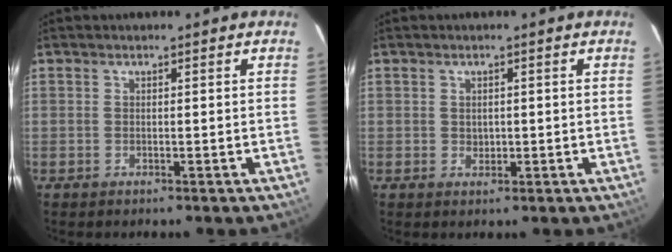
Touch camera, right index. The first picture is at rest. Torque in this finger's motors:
{"motor_torque": [-0.12, 0.07, -0.02, -0.01]}